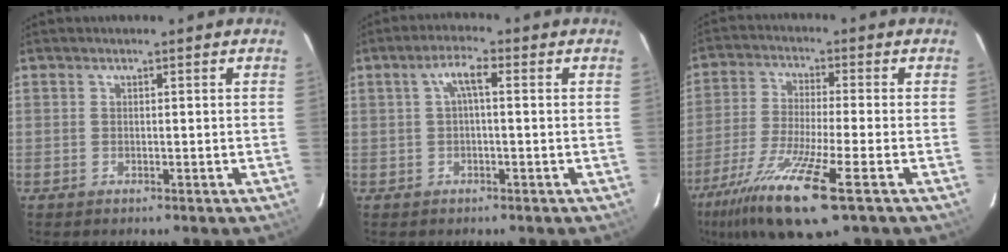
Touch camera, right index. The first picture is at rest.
{"total": 3.5, "force": [0.4, 0.7, 3.4], "torque": [-0.066, 0.011, 0.009]}
{"total": 16.0, "force": [-9.3, 1.4, 12.9], "torque": [-0.264, -0.048, -0.173]}